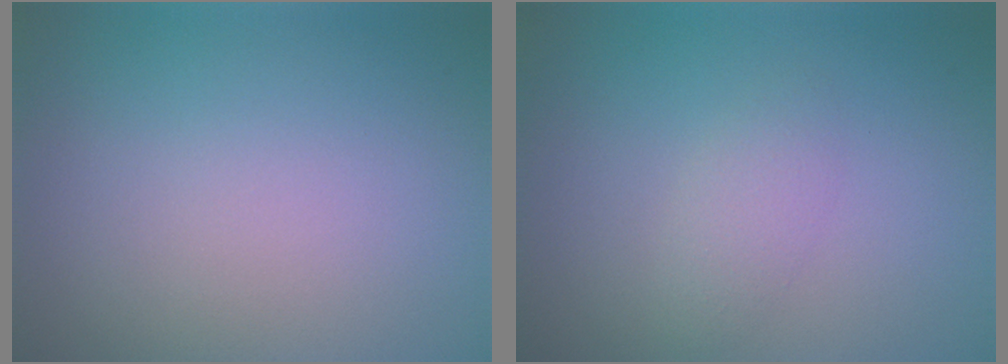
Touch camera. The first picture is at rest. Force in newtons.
{"total": 1.5, "press": 1.5, "slide": 0.1}